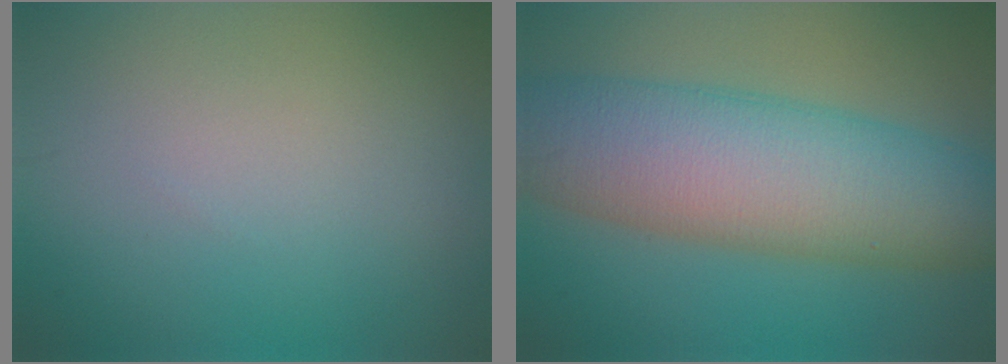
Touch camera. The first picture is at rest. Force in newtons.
{"total": 11.6, "press": 11.6, "slide": 0.1}